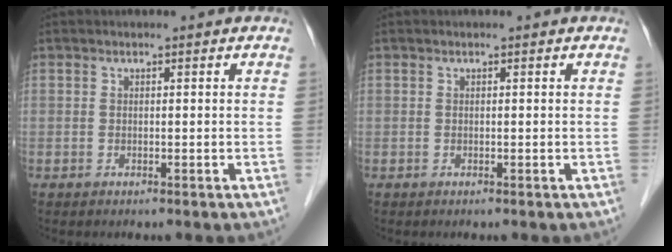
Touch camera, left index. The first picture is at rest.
{"total": 0.0}